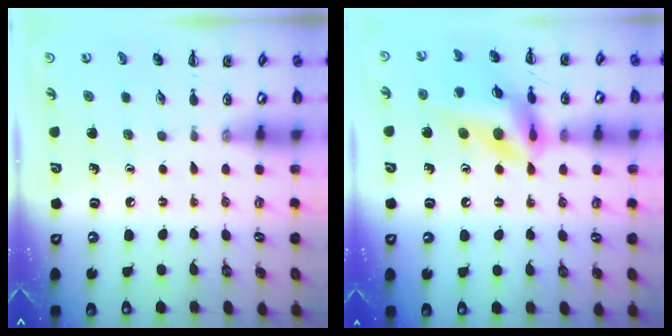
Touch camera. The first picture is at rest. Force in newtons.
{"total": 15.1, "press": 14.7, "slide": 3.7}